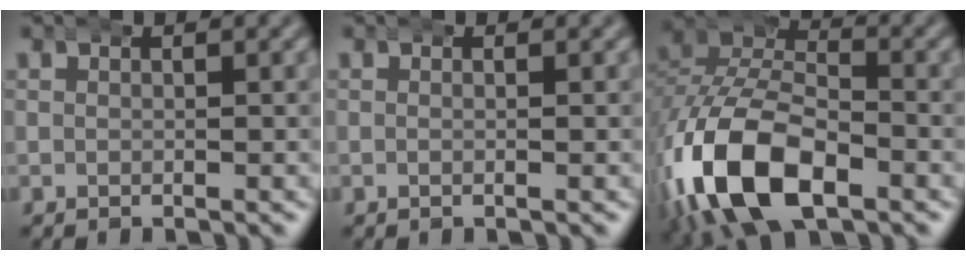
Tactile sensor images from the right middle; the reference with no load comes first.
{"total": 0.7, "force": [-0.1, 0.1, 0.7], "torque": [-0.010, 0.004, -0.006]}
{"total": 13.4, "force": [-3.0, 9.3, 9.2], "torque": [-0.209, -0.049, -0.034]}